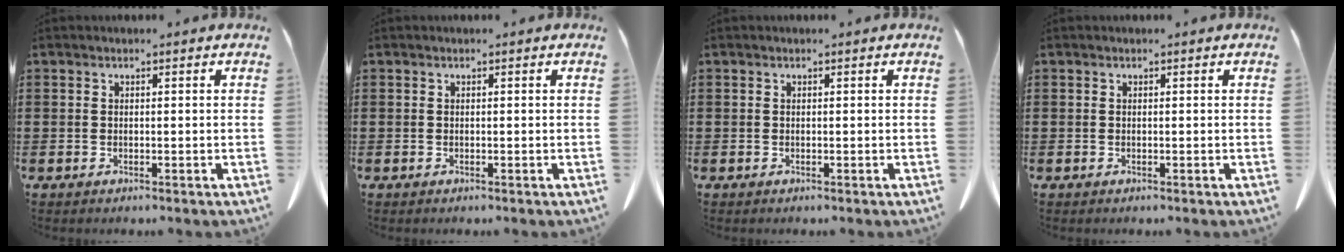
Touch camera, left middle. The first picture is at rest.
{"total": 0.0}
{"total": 0.0}
{"total": 0.0}